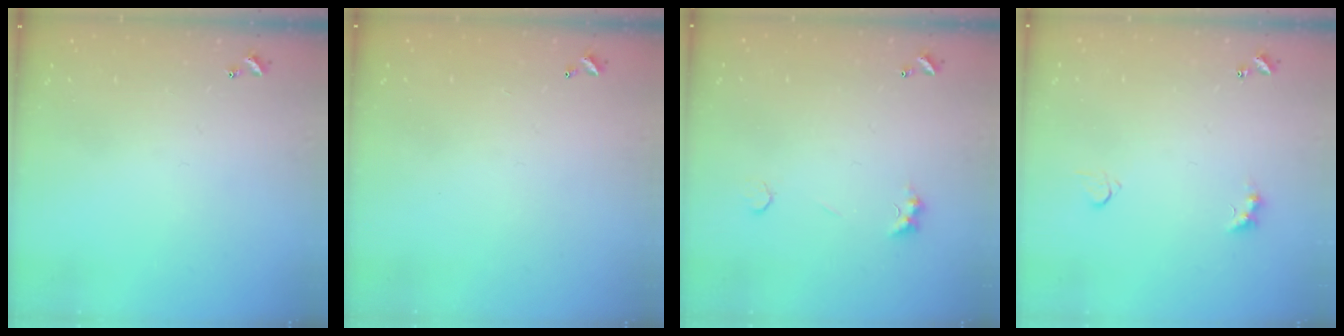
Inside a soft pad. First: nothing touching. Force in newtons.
{"total": 2.8, "press": 2.8, "slide": 0.1}
{"total": 1.8, "press": 1.7, "slide": 0.4}
{"total": 4.5, "press": 4.4, "slide": 0.8}